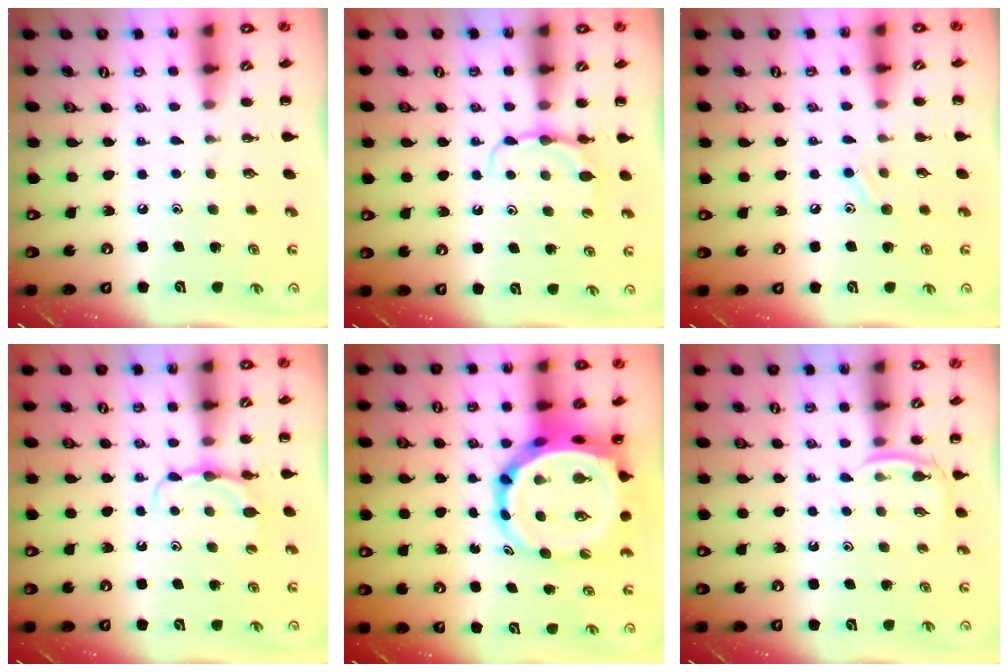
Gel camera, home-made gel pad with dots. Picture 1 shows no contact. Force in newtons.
{"total": 5.2, "press": 5.1, "slide": 1.1}
{"total": 6.7, "press": 6.6, "slide": 1.4}
{"total": 5.2, "press": 5.1, "slide": 1.1}
{"total": 10.4, "press": 9.9, "slide": 3.2}
{"total": 3.8, "press": 3.6, "slide": 1.2}